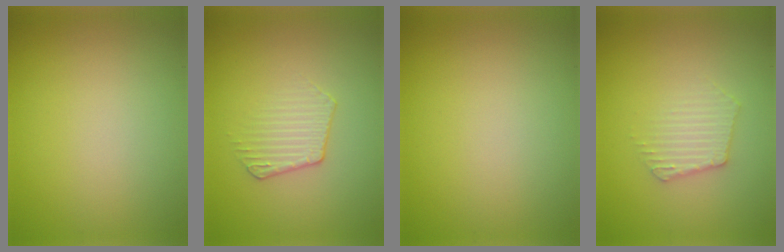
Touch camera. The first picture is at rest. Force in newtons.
{"total": 1.8, "press": 1.1, "slide": 1.4}
{"total": 0.0}
{"total": 2.4, "press": 2.4, "slide": 0.3}